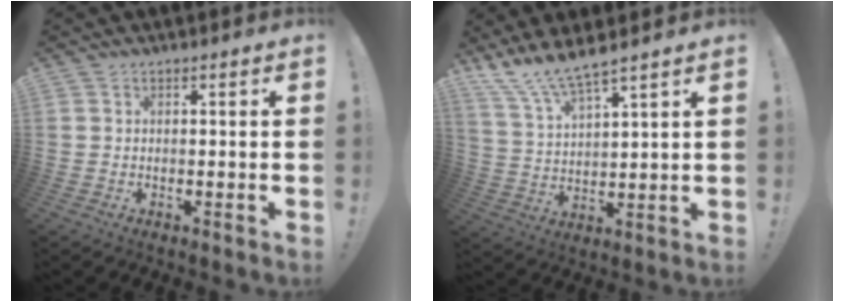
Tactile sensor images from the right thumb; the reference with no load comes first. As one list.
[{"total": 9.3, "force": [8.5, 0.2, 3.6], "torque": [-0.082, -0.056, 0.152]}]